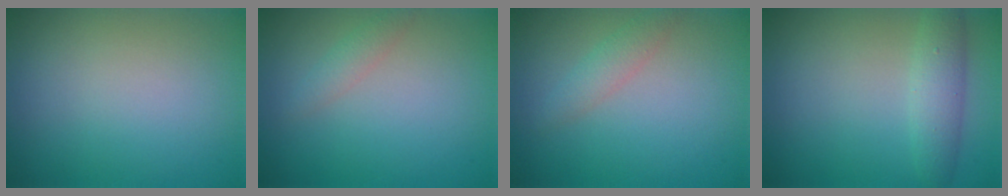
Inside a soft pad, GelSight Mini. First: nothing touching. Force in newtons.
{"total": 1.2, "press": 1.2, "slide": 0.0}
{"total": 1.6, "press": 1.6, "slide": 0.1}
{"total": 2.8, "press": 2.8, "slide": 0.0}